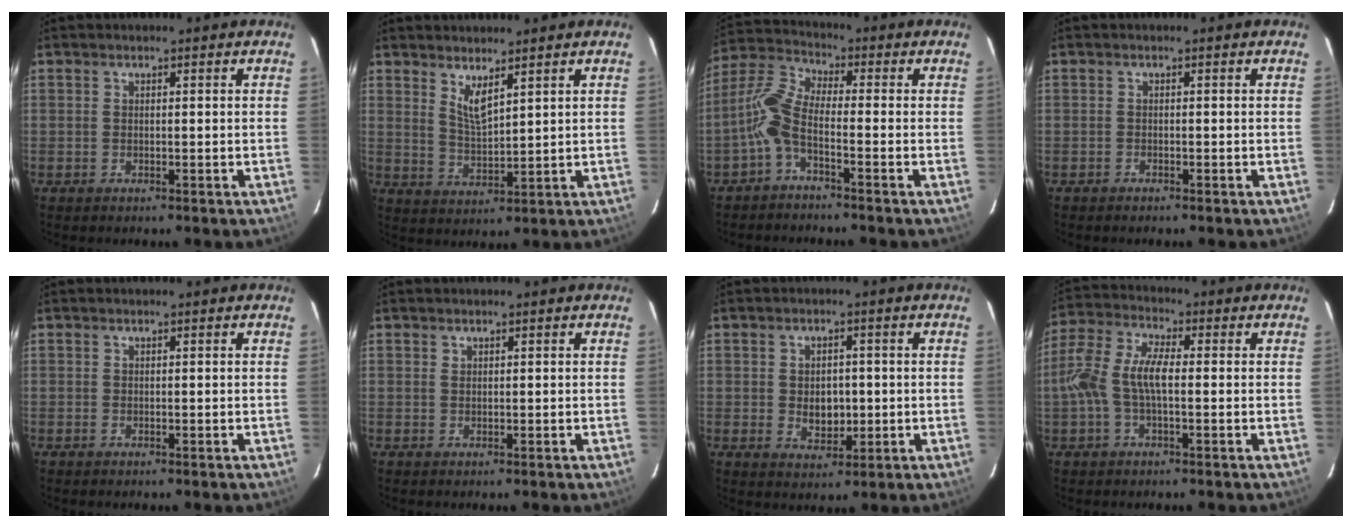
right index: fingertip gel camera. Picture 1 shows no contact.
{"total": 4.0, "force": [3.0, 0.3, 2.6], "torque": [-0.050, -0.011, 0.056]}
{"total": 6.5, "force": [-2.6, 1.9, 5.6], "torque": [-0.138, 0.017, -0.060]}
{"total": 0.7, "force": [-0.7, 0.1, 0.0], "torque": [-0.006, 0.002, -0.012]}
{"total": 0.0}
{"total": 0.0}
{"total": 5.2, "force": [-0.4, 3.8, 3.6], "torque": [-0.061, -0.003, 0.002]}
{"total": 9.1, "force": [-0.9, 3.6, 8.3], "torque": [-0.184, 0.018, -0.021]}